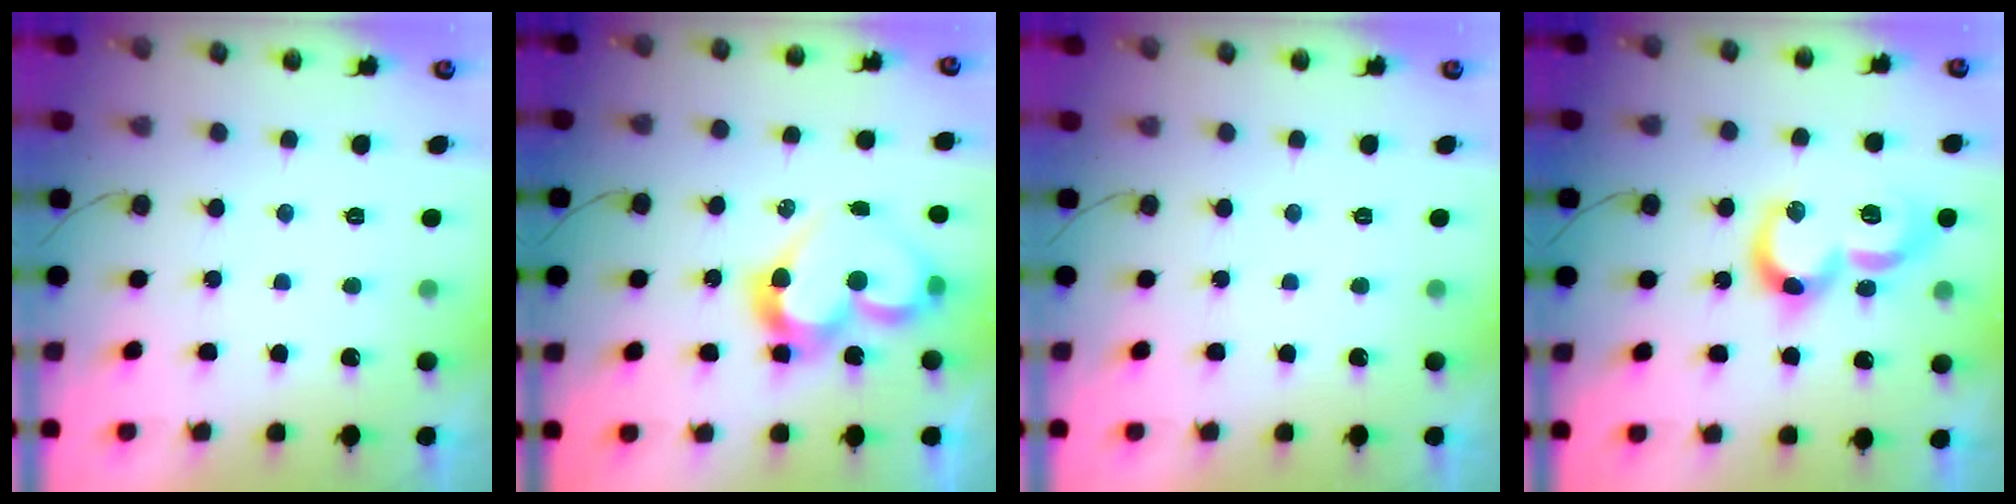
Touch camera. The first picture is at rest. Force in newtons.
{"total": 14.6, "press": 14.2, "slide": 3.1}
{"total": 0.0}
{"total": 15.6, "press": 15.6, "slide": 1.0}